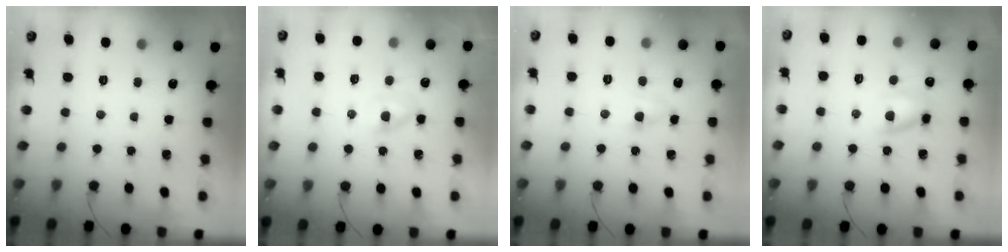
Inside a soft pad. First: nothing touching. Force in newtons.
{"total": 2.7, "press": 2.5, "slide": 0.9}
{"total": 4.2, "press": 4.1, "slide": 1.0}
{"total": 8.1, "press": 7.9, "slide": 1.9}